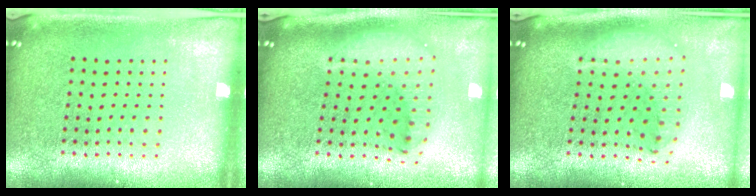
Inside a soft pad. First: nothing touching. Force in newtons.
{"total": 2.1, "press": 1.6, "slide": 1.3}
{"total": 1.6, "press": 1.4, "slide": 0.7}